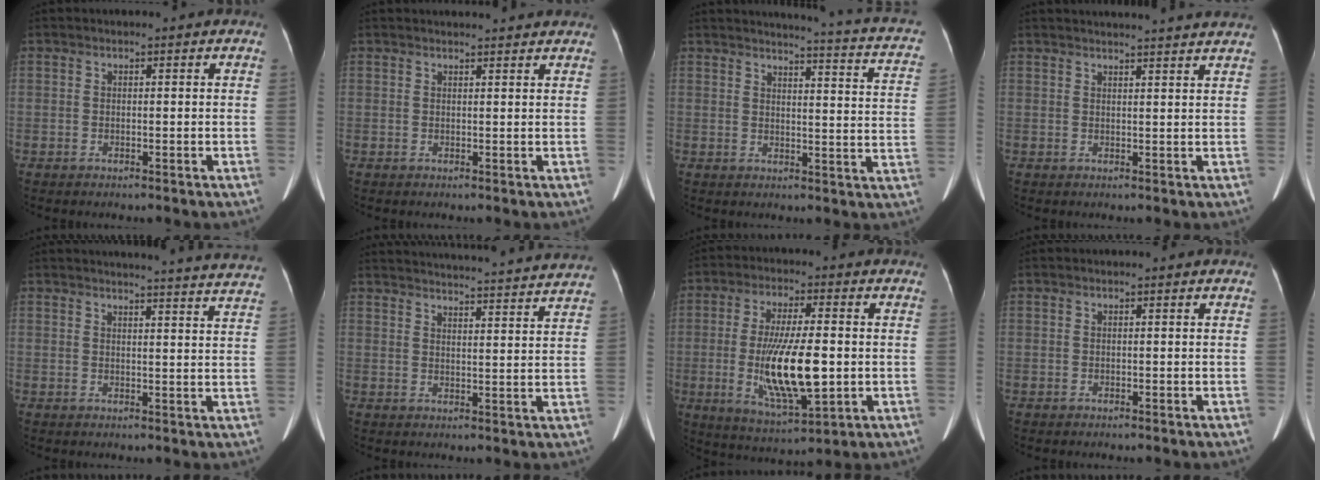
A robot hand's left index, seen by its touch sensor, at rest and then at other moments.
{"total": 5.7, "force": [5.5, 0.4, 1.4], "torque": [-0.020, 0.020, 0.055]}
{"total": 15.1, "force": [12.7, 1.4, 7.9], "torque": [-0.101, -0.052, 0.117]}
{"total": 12.5, "force": [11.9, -0.4, 3.6], "torque": [-0.051, -0.004, 0.132]}
{"total": 19.9, "force": [19.4, -0.1, 4.7], "torque": [-0.061, -0.066, 0.210]}
{"total": 27.0, "force": [26.0, 0.9, 7.3], "torque": [-0.111, -0.032, 0.320]}
{"total": 13.5, "force": [-1.6, 3.1, 13.0], "torque": [-0.247, -0.015, -0.020]}
{"total": 0.0}